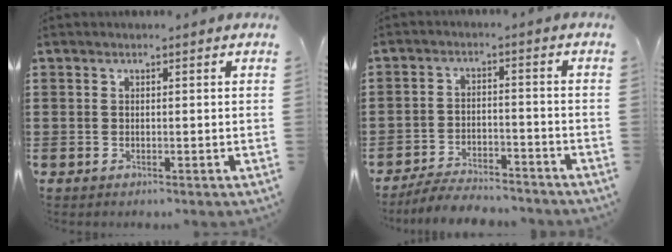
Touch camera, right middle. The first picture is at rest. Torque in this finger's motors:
{"motor_torque": [1.26, -0.20, 0.48, 0.05]}